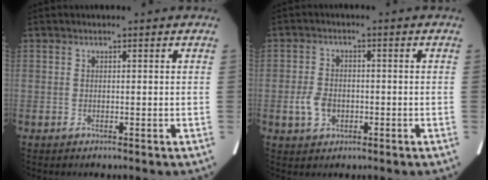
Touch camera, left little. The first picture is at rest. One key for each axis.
{"total": 3.9, "fx": -1.2, "fy": 2.9, "fz": 2.3, "tx": -0.052, "ty": 0.004, "tz": -0.014}